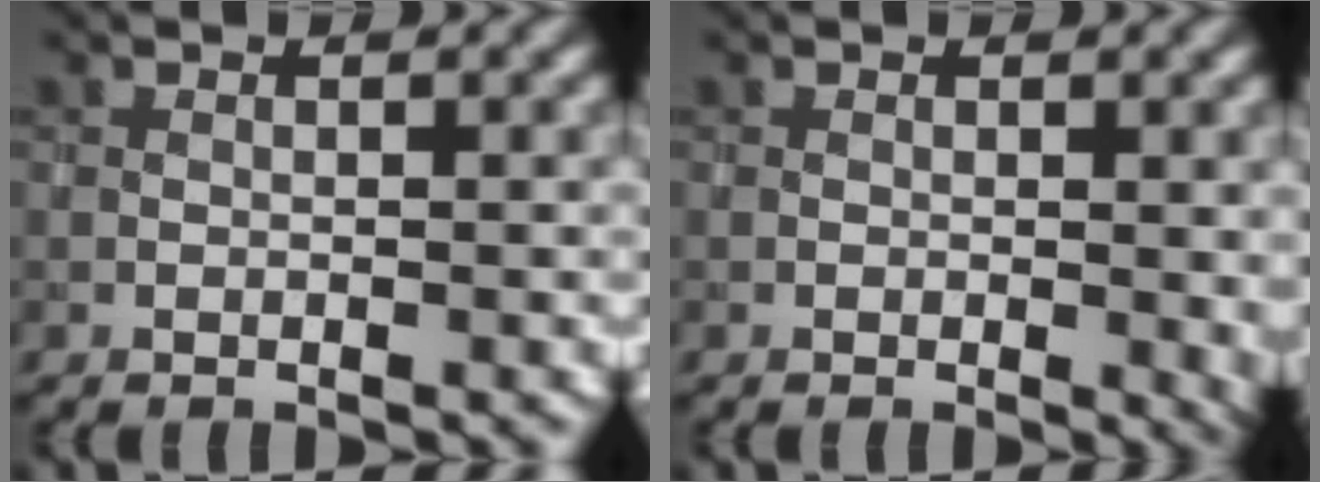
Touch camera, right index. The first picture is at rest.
{"total": 1.5, "force": [0.1, 0.4, 1.4], "torque": [-0.013, -0.006, 0.001]}